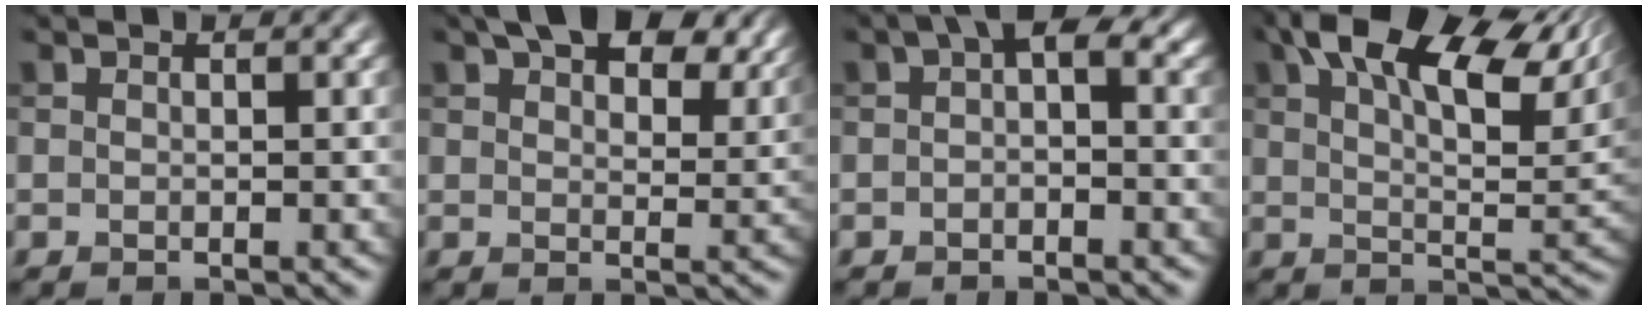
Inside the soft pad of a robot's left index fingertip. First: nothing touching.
{"total": 10.8, "force": [7.4, 4.5, 6.4], "torque": [-0.090, 0.017, 0.102]}
{"total": 3.1, "force": [0.7, 1.5, 2.6], "torque": [-0.032, 0.012, 0.001]}
{"total": 15.3, "force": [8.2, 6.4, 11.2], "torque": [-0.144, 0.033, 0.123]}